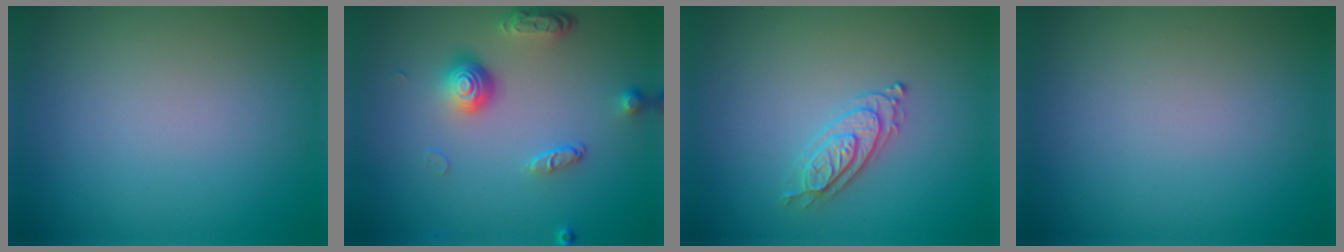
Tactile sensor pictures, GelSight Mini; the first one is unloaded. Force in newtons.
{"total": 3.8, "press": 2.9, "slide": 2.6}
{"total": 2.2, "press": 2.2, "slide": 0.5}
{"total": 0.0}